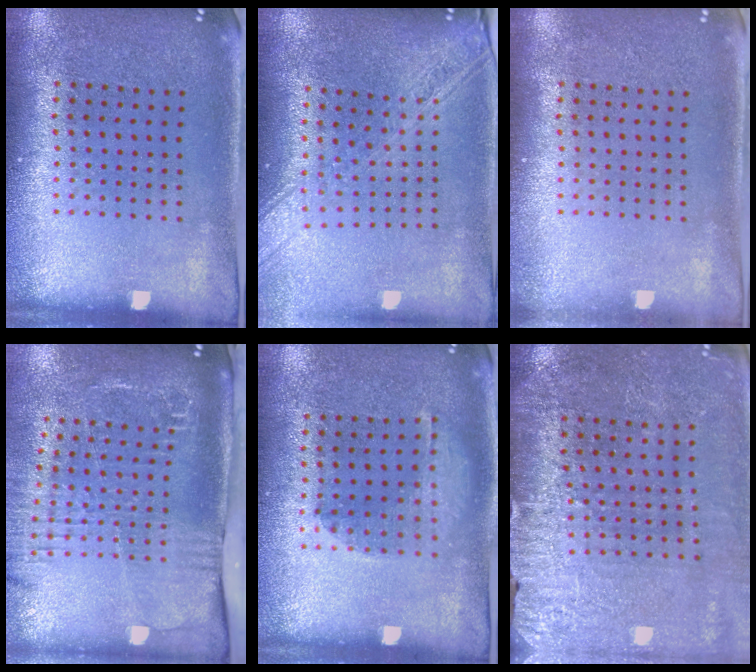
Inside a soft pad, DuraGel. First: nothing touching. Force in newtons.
{"total": 2.2, "press": 1.9, "slide": 1.2}
{"total": 0.7, "press": 0.6, "slide": 0.3}
{"total": 2.7, "press": 2.1, "slide": 1.6}
{"total": 1.0, "press": 1.0, "slide": 0.1}
{"total": 2.9, "press": 2.9, "slide": 0.2}